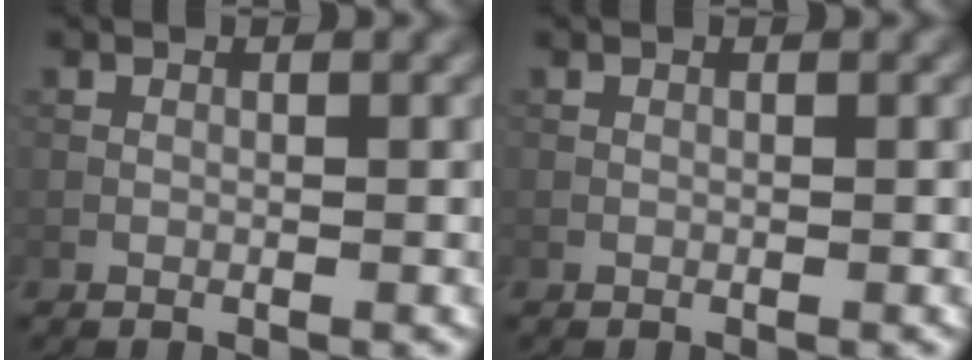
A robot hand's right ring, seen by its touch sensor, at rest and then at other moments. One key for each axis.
{"total": 0.0}